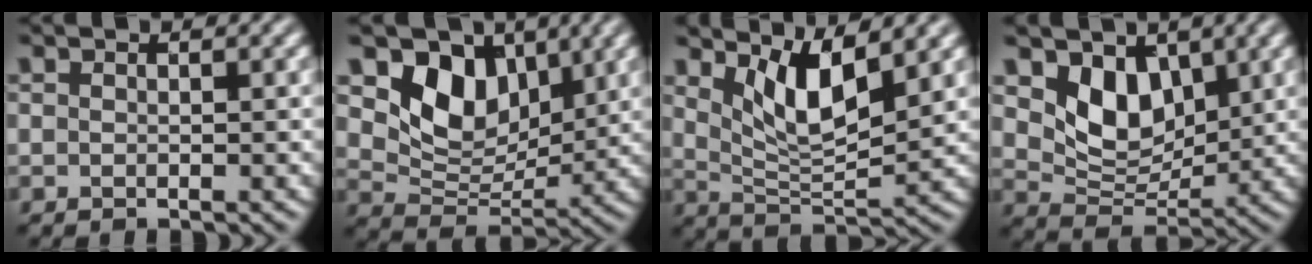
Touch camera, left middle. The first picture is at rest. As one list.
[{"total": 6.1, "force": [2.9, 4.2, 3.3], "torque": [-0.067, -0.015, 0.049]}, {"total": 5.6, "force": [2.7, 1.8, 4.5], "torque": [-0.092, -0.016, 0.054]}, {"total": 4.6, "force": [2.0, 3.2, 2.7], "torque": [-0.064, -0.020, 0.037]}]